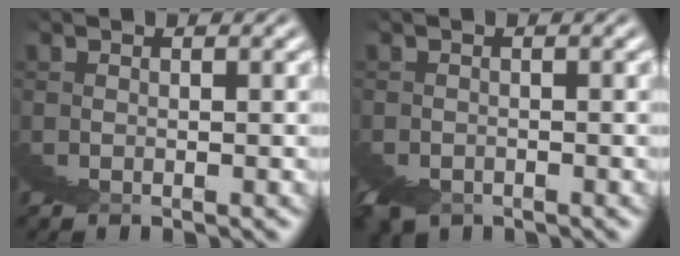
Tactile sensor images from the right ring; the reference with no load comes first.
{"total": 1.2, "force": [-0.6, -0.6, -0.8], "torque": [0.018, -0.002, -0.007]}